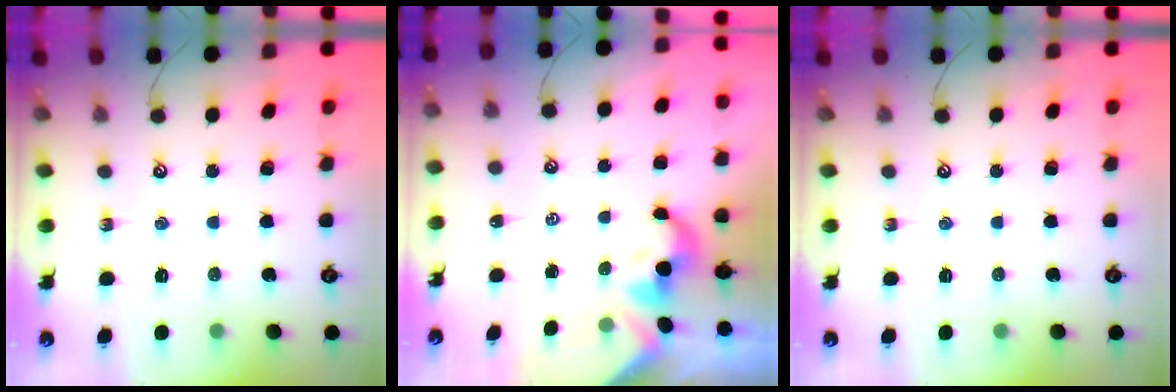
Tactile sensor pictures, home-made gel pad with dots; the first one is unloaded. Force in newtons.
{"total": 1.7, "press": 1.6, "slide": 0.2}
{"total": 0.0}